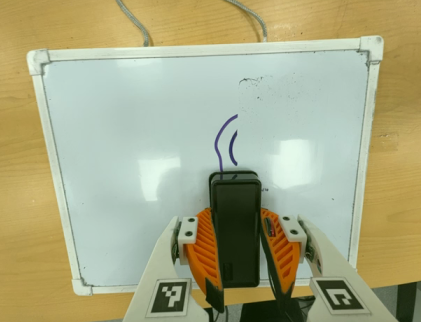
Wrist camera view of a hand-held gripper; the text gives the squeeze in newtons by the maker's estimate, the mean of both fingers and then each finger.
{"total": 7.8, "left": 6.3, "right": 9.4}